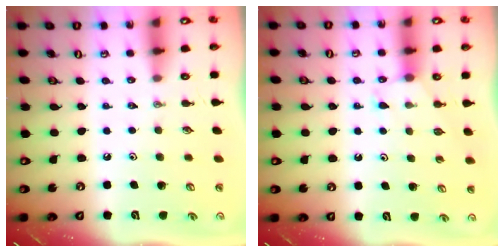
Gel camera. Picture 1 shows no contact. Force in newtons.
{"total": 4.4, "press": 4.4, "slide": 0.6}